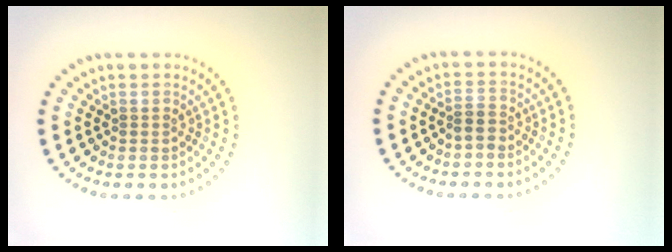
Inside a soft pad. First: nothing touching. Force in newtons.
{"total": 1.1, "press": 0.9, "slide": 0.7}